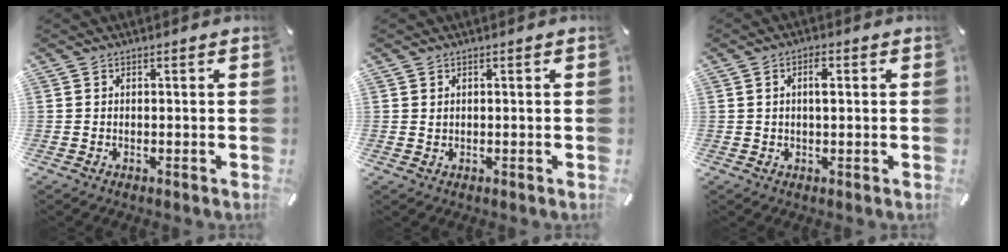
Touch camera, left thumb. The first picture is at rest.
{"total": 0.7, "force": [0.2, 0.6, 0.2], "torque": [-0.004, 0.001, 0.005]}
{"total": 3.3, "force": [0.8, 1.4, 2.8], "torque": [-0.043, 0.001, 0.008]}